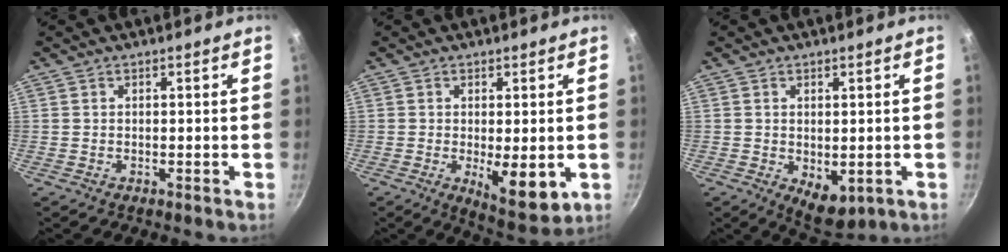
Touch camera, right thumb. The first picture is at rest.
{"total": 8.6, "force": [-1.8, 3.2, 7.8], "torque": [-0.105, -0.023, -0.018]}
{"total": 6.2, "force": [-1.5, 3.5, 4.9], "torque": [-0.059, -0.009, -0.007]}